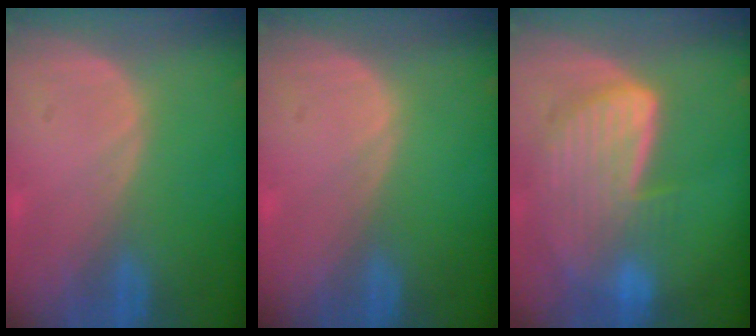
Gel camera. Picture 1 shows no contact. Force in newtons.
{"total": 0.0}
{"total": 8.5, "press": 7.7, "slide": 3.6}